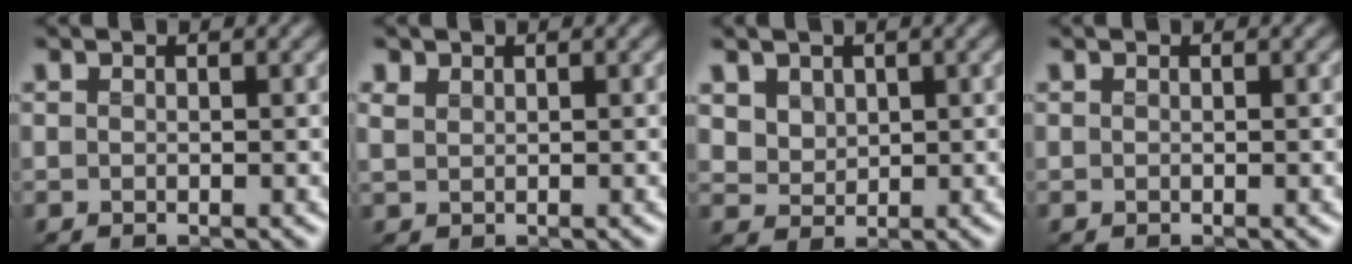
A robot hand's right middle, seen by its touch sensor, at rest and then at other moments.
{"total": 1.1, "force": [0.8, 0.7, 0.4], "torque": [-0.015, 0.000, 0.017]}
{"total": 3.1, "force": [1.6, 2.2, 1.4], "torque": [-0.051, -0.005, 0.045]}
{"total": 0.0}